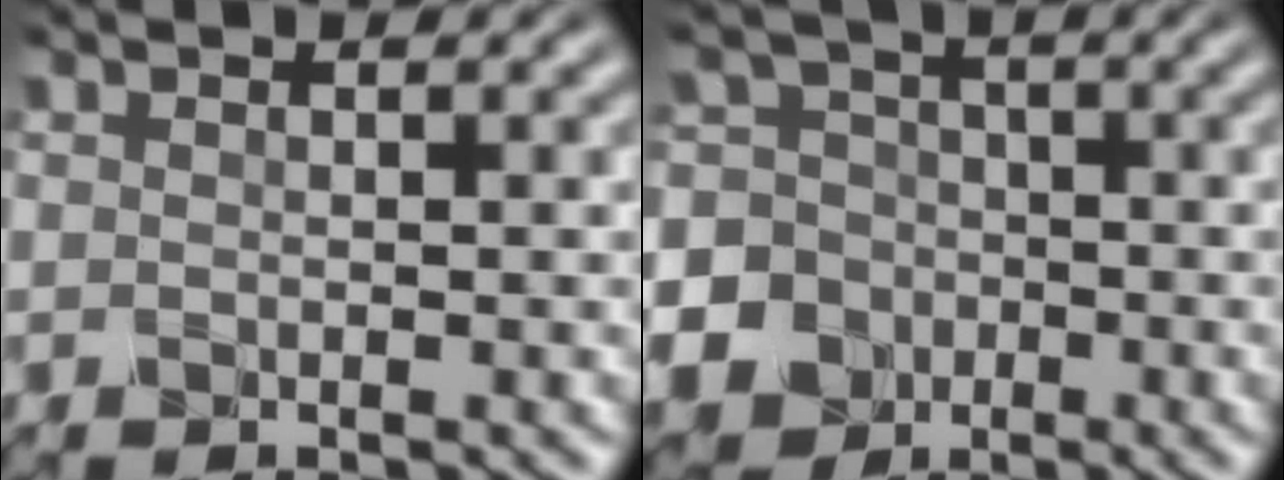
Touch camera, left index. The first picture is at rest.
{"total": 16.2, "force": [-6.8, 14.4, 2.9], "torque": [-0.114, -0.039, -0.144]}